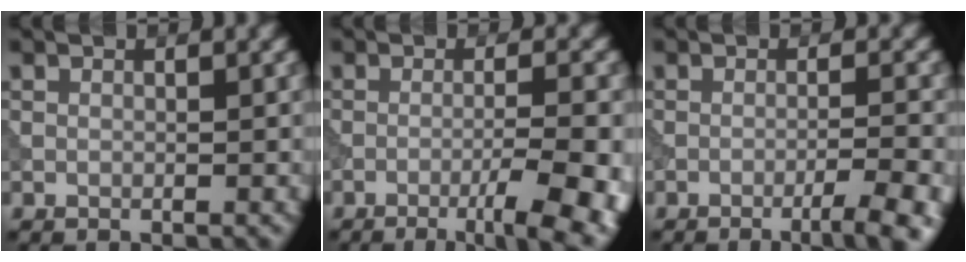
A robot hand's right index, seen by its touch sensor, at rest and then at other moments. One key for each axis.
{"total": 8.0, "fx": -3.4, "fy": 2.1, "fz": 6.9, "tx": -0.085, "ty": 0.004, "tz": -0.039}
{"total": 5.0, "fx": -2.7, "fy": 1.0, "fz": 4.1, "tx": -0.050, "ty": 0.010, "tz": -0.044}